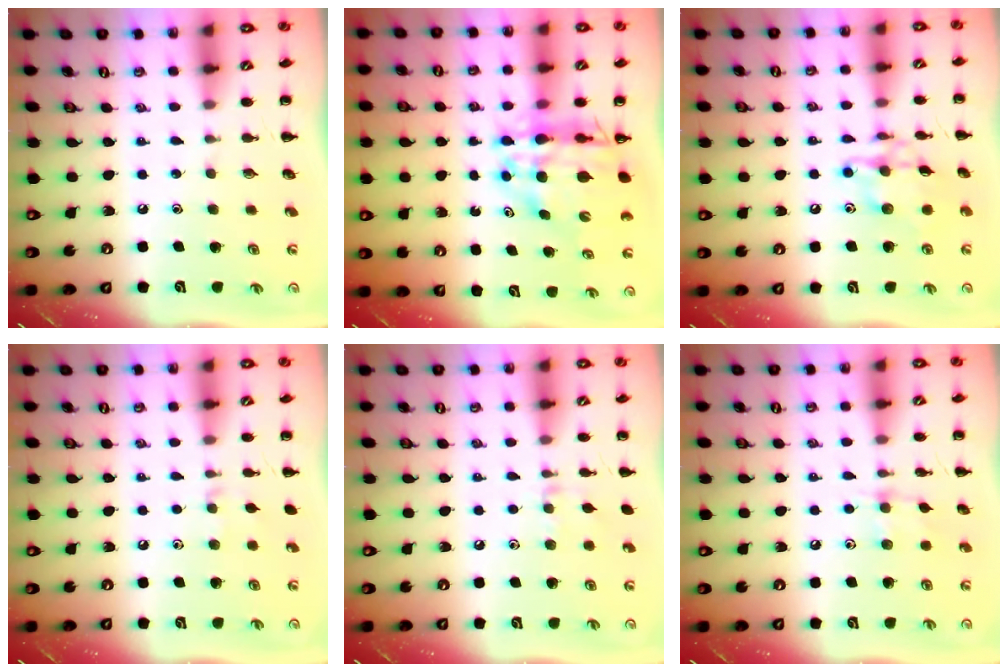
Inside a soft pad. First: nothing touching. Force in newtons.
{"total": 14.7, "press": 14.1, "slide": 4.1}
{"total": 13.2, "press": 13.2, "slide": 0.7}
{"total": 2.9, "press": 2.7, "slide": 1.1}
{"total": 6.0, "press": 5.8, "slide": 1.6}
{"total": 6.4, "press": 6.4, "slide": 1.0}